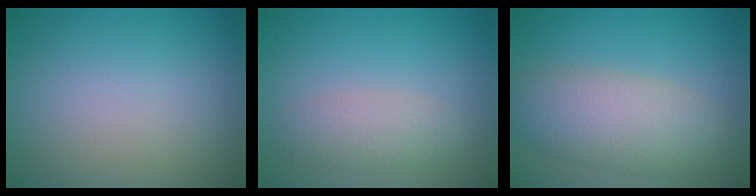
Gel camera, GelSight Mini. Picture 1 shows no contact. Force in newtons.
{"total": 2.4, "press": 2.4, "slide": 0.2}
{"total": 5.7, "press": 5.7, "slide": 0.5}